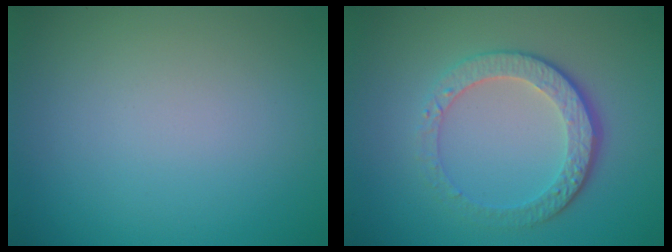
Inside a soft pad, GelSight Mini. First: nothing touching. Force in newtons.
{"total": 4.6, "press": 3.4, "slide": 3.2}